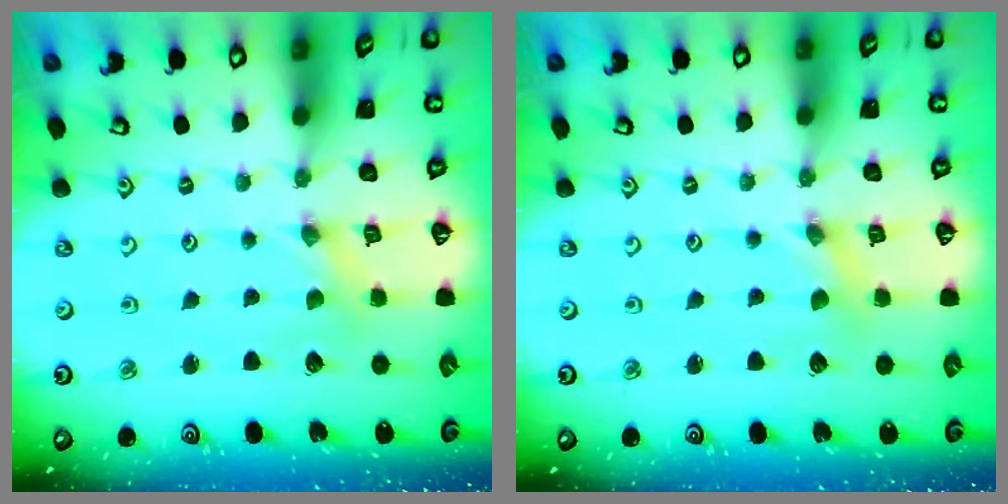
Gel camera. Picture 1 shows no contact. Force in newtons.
{"total": 1.2, "press": 1.2, "slide": 0.3}